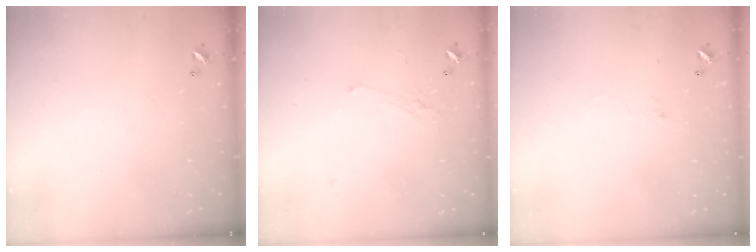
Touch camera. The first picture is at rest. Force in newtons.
{"total": 1.6, "press": 1.4, "slide": 0.8}
{"total": 0.7, "press": 0.1, "slide": 0.7}